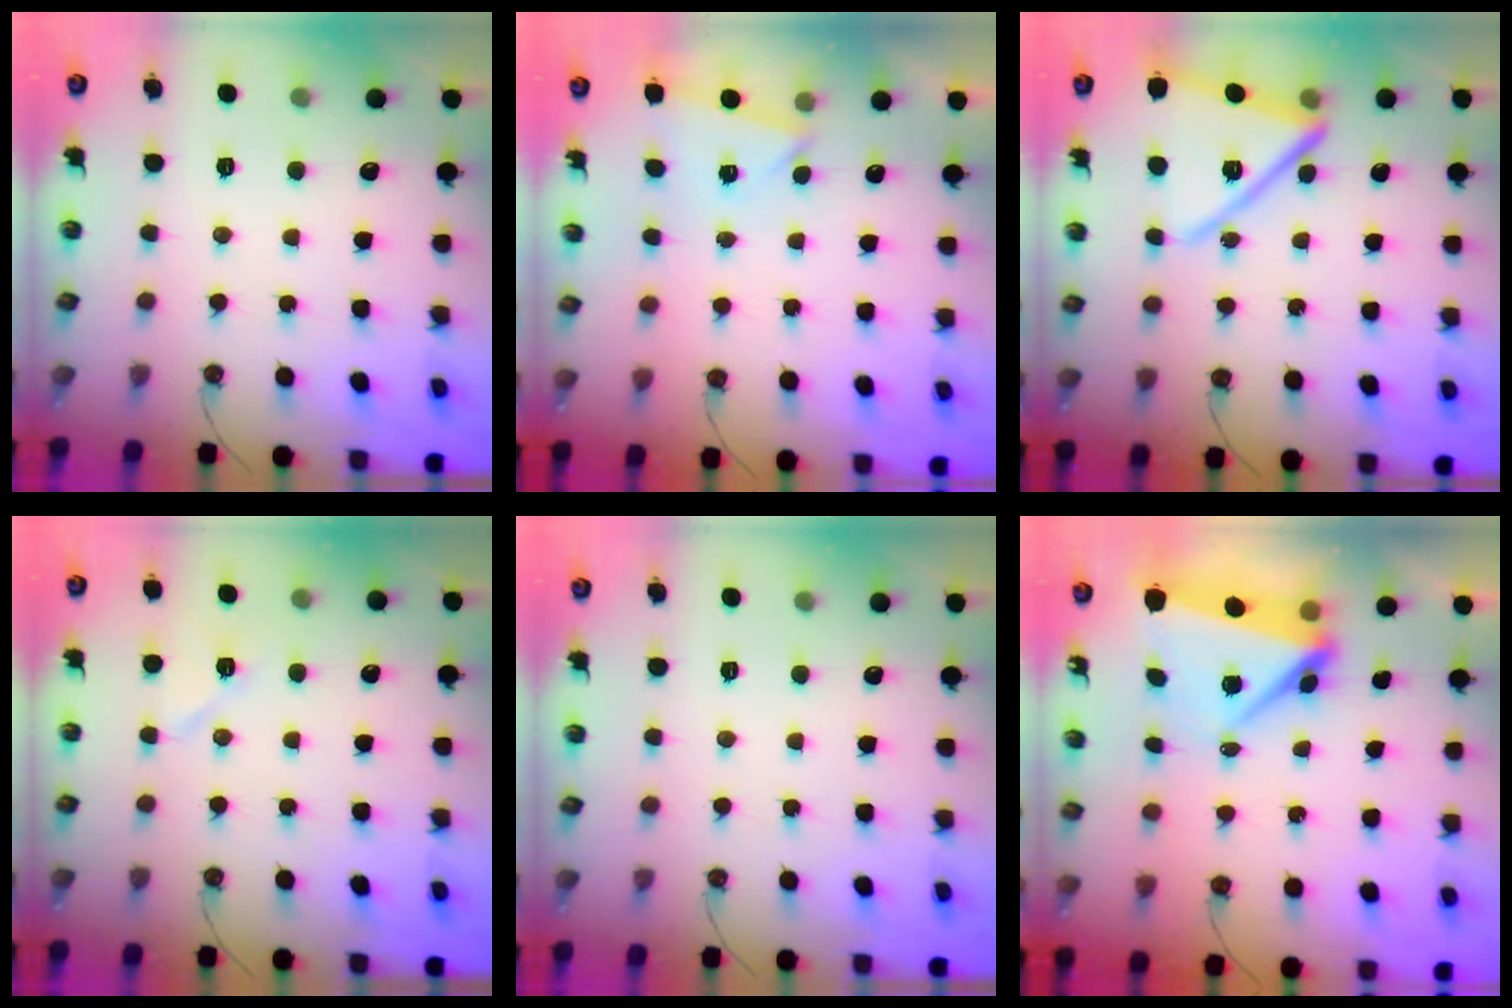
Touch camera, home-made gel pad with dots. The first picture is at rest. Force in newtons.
{"total": 2.4, "press": 1.8, "slide": 1.7}
{"total": 15.1, "press": 15.1, "slide": 1.3}
{"total": 6.7, "press": 6.5, "slide": 1.8}
{"total": 0.0}
{"total": 6.7, "press": 6.6, "slide": 1.1}